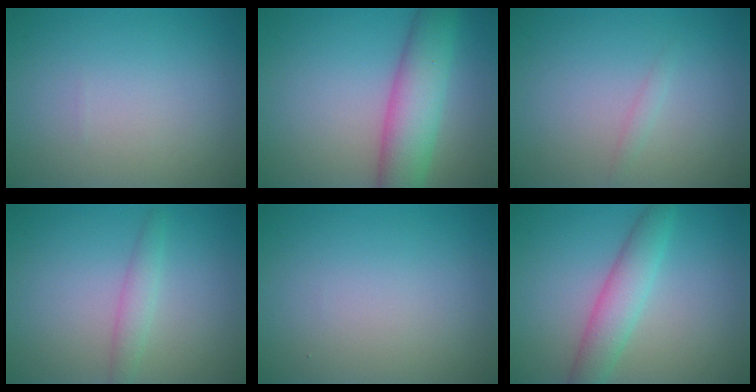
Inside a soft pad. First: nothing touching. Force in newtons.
{"total": 6.6, "press": 6.6, "slide": 0.1}
{"total": 0.7, "press": 0.7, "slide": 0.0}
{"total": 1.7, "press": 1.7, "slide": 0.0}
{"total": 0.0}
{"total": 3.8, "press": 3.8, "slide": 0.1}